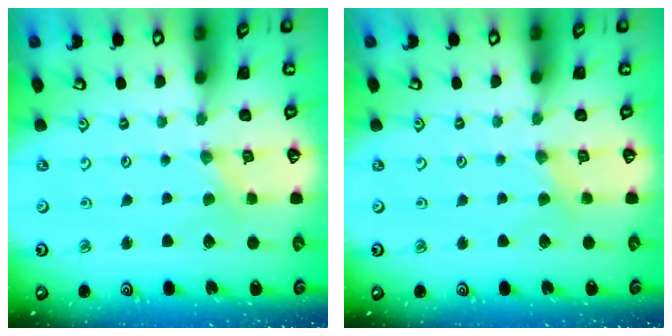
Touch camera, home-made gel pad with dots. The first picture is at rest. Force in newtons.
{"total": 2.0, "press": 2.0, "slide": 0.4}